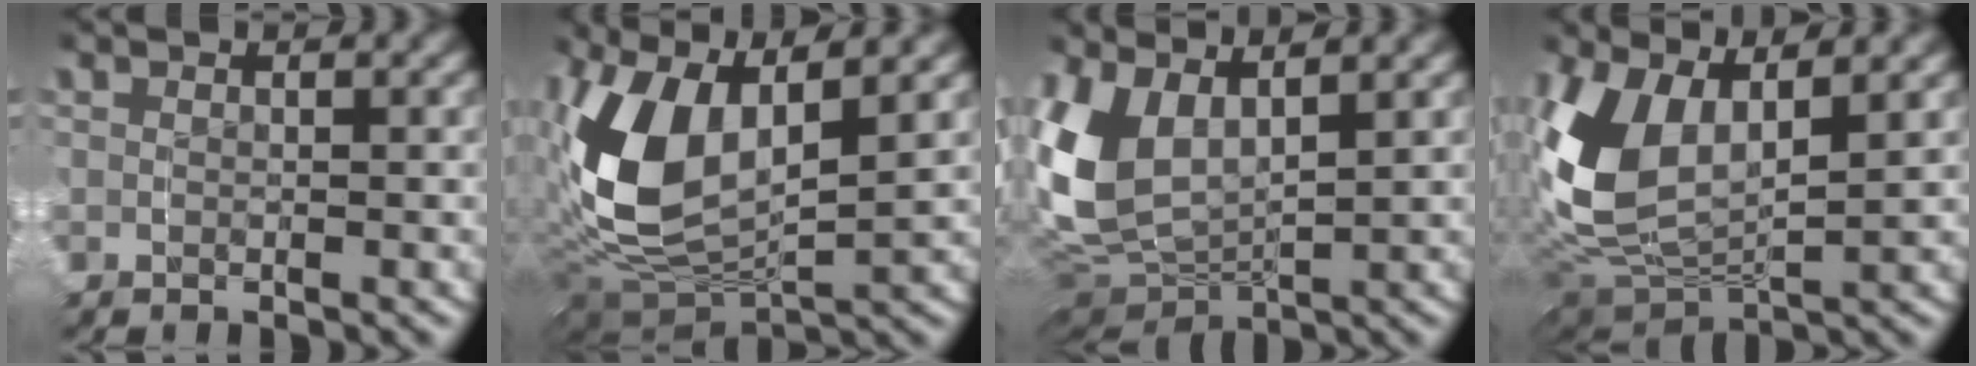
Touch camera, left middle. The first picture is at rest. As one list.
[{"total": 8.8, "force": [1.8, 5.2, 6.9], "torque": [-0.167, 0.001, 0.027]}, {"total": 8.8, "force": [1.5, 6.2, 6.1], "torque": [-0.175, -0.005, 0.028]}, {"total": 8.1, "force": [1.8, 5.1, 6.0], "torque": [-0.159, 0.005, 0.028]}]